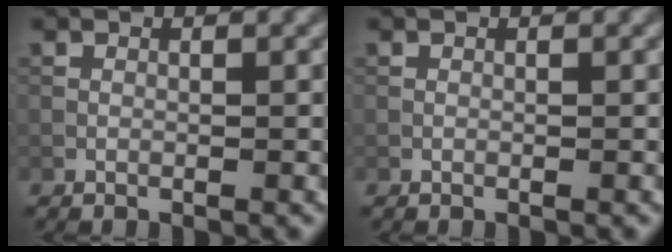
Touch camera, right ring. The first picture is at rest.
{"total": 0.0}